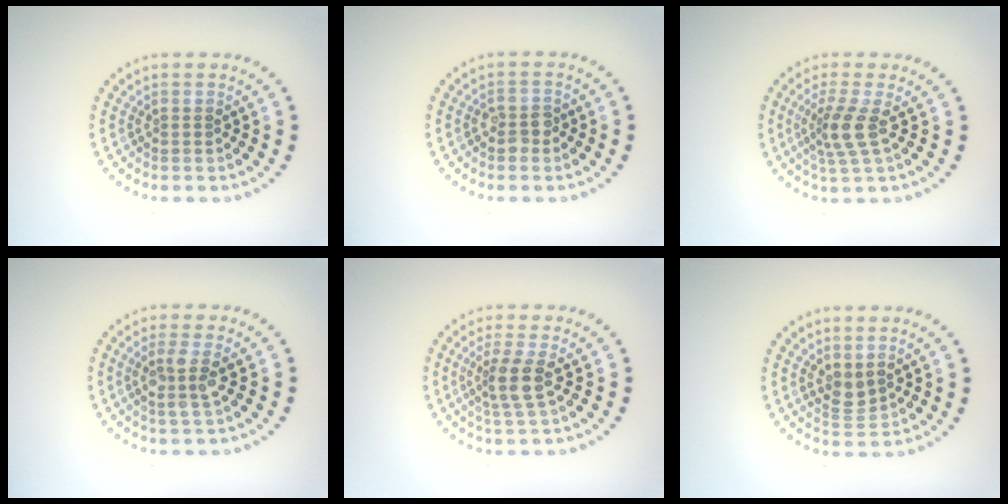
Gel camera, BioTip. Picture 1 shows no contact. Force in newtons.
{"total": 1.7, "press": 1.7, "slide": 0.3}
{"total": 2.9, "press": 2.1, "slide": 2.0}
{"total": 2.5, "press": 2.2, "slide": 1.2}
{"total": 2.8, "press": 2.3, "slide": 1.7}
{"total": 1.8, "press": 1.5, "slide": 1.0}